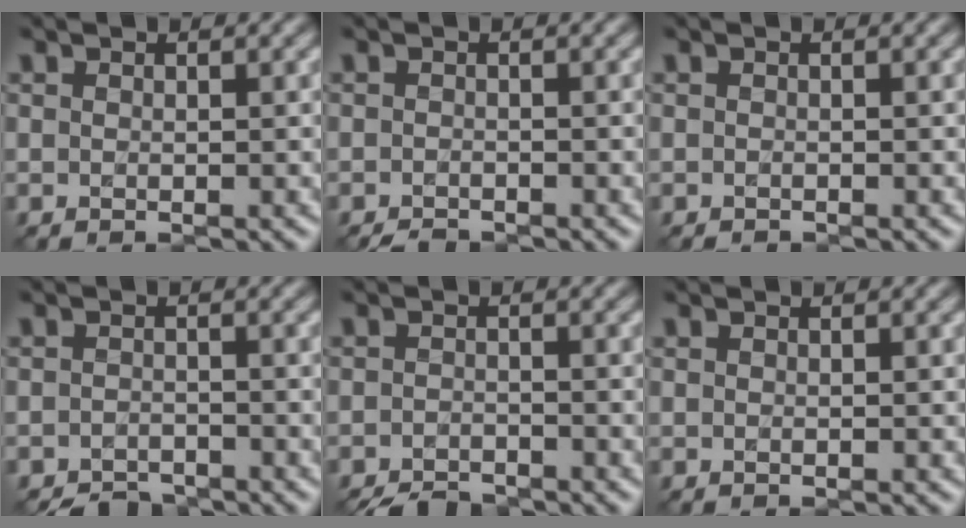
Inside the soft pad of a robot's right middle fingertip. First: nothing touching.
{"total": 1.6, "force": [-1.4, 0.4, 0.5], "torque": [-0.007, -0.005, -0.027]}
{"total": 0.0}
{"total": 3.1, "force": [-3.0, 0.8, 0.3], "torque": [0.000, -0.005, -0.051]}
{"total": 3.4, "force": [-3.3, 0.6, 0.8], "torque": [-0.009, -0.008, -0.061]}
{"total": 0.0}